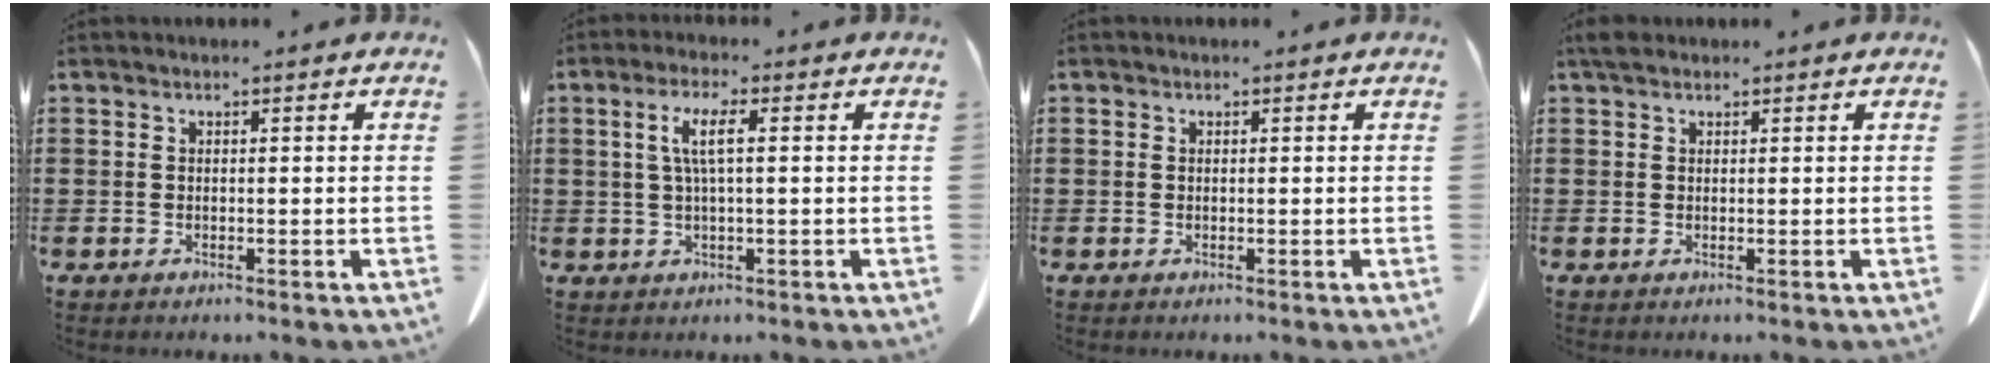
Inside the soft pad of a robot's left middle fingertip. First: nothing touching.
{"total": 4.3, "force": [0.7, 0.7, 4.2], "torque": [-0.089, 0.001, 0.007]}
{"total": 0.0}
{"total": 1.4, "force": [1.0, 0.7, 0.8], "torque": [-0.020, 0.002, 0.019]}